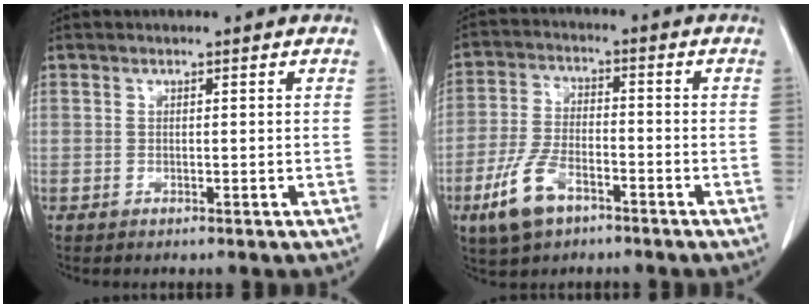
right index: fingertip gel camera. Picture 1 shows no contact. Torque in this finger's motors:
{"motor_torque": [-0.10, 0.04, -0.10, -0.09]}